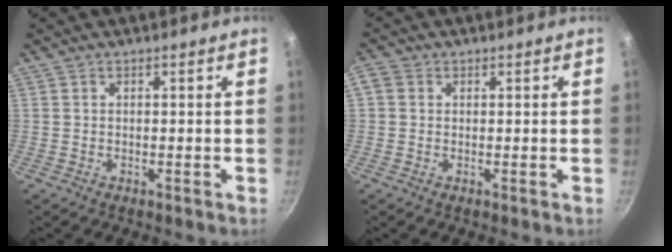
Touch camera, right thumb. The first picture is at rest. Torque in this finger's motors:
{"motor_torque": [-1.02, 1.09, -0.01, 0.05, 0.08]}